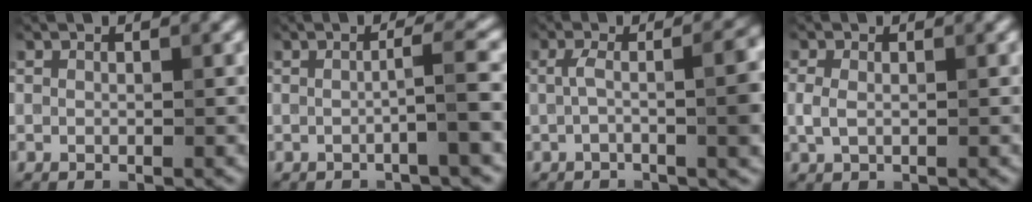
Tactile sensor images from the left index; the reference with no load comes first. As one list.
[{"total": 3.0, "force": [-0.8, 0.4, 2.9], "torque": [-0.040, 0.002, -0.025]}, {"total": 5.9, "force": [-0.6, 1.9, 5.6], "torque": [-0.082, 0.003, -0.015]}, {"total": 1.2, "force": [-0.3, 0.8, 0.9], "torque": [-0.027, -0.004, -0.005]}]